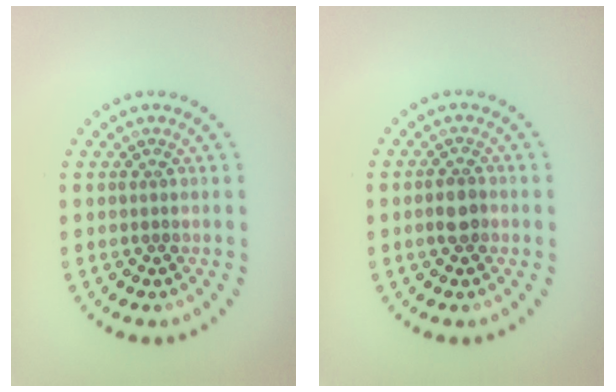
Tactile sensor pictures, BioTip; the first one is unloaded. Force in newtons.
{"total": 1.9, "press": 1.8, "slide": 0.6}